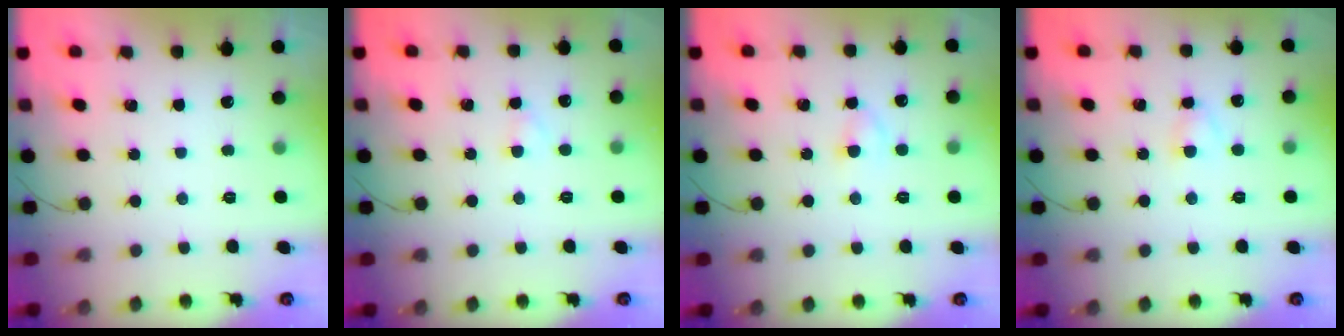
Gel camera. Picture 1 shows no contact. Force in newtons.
{"total": 1.6, "press": 1.4, "slide": 0.7}
{"total": 2.9, "press": 2.6, "slide": 1.1}
{"total": 2.7, "press": 2.6, "slide": 0.9}